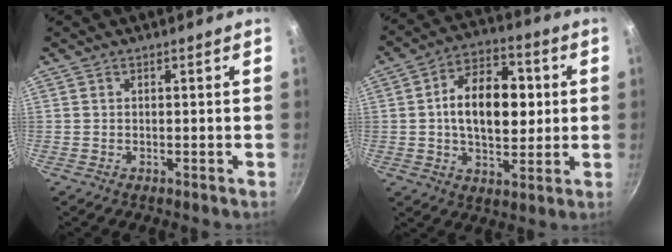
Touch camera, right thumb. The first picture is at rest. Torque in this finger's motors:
{"motor_torque": [-0.65, 1.12, 0.37, 0.33, 0.16]}